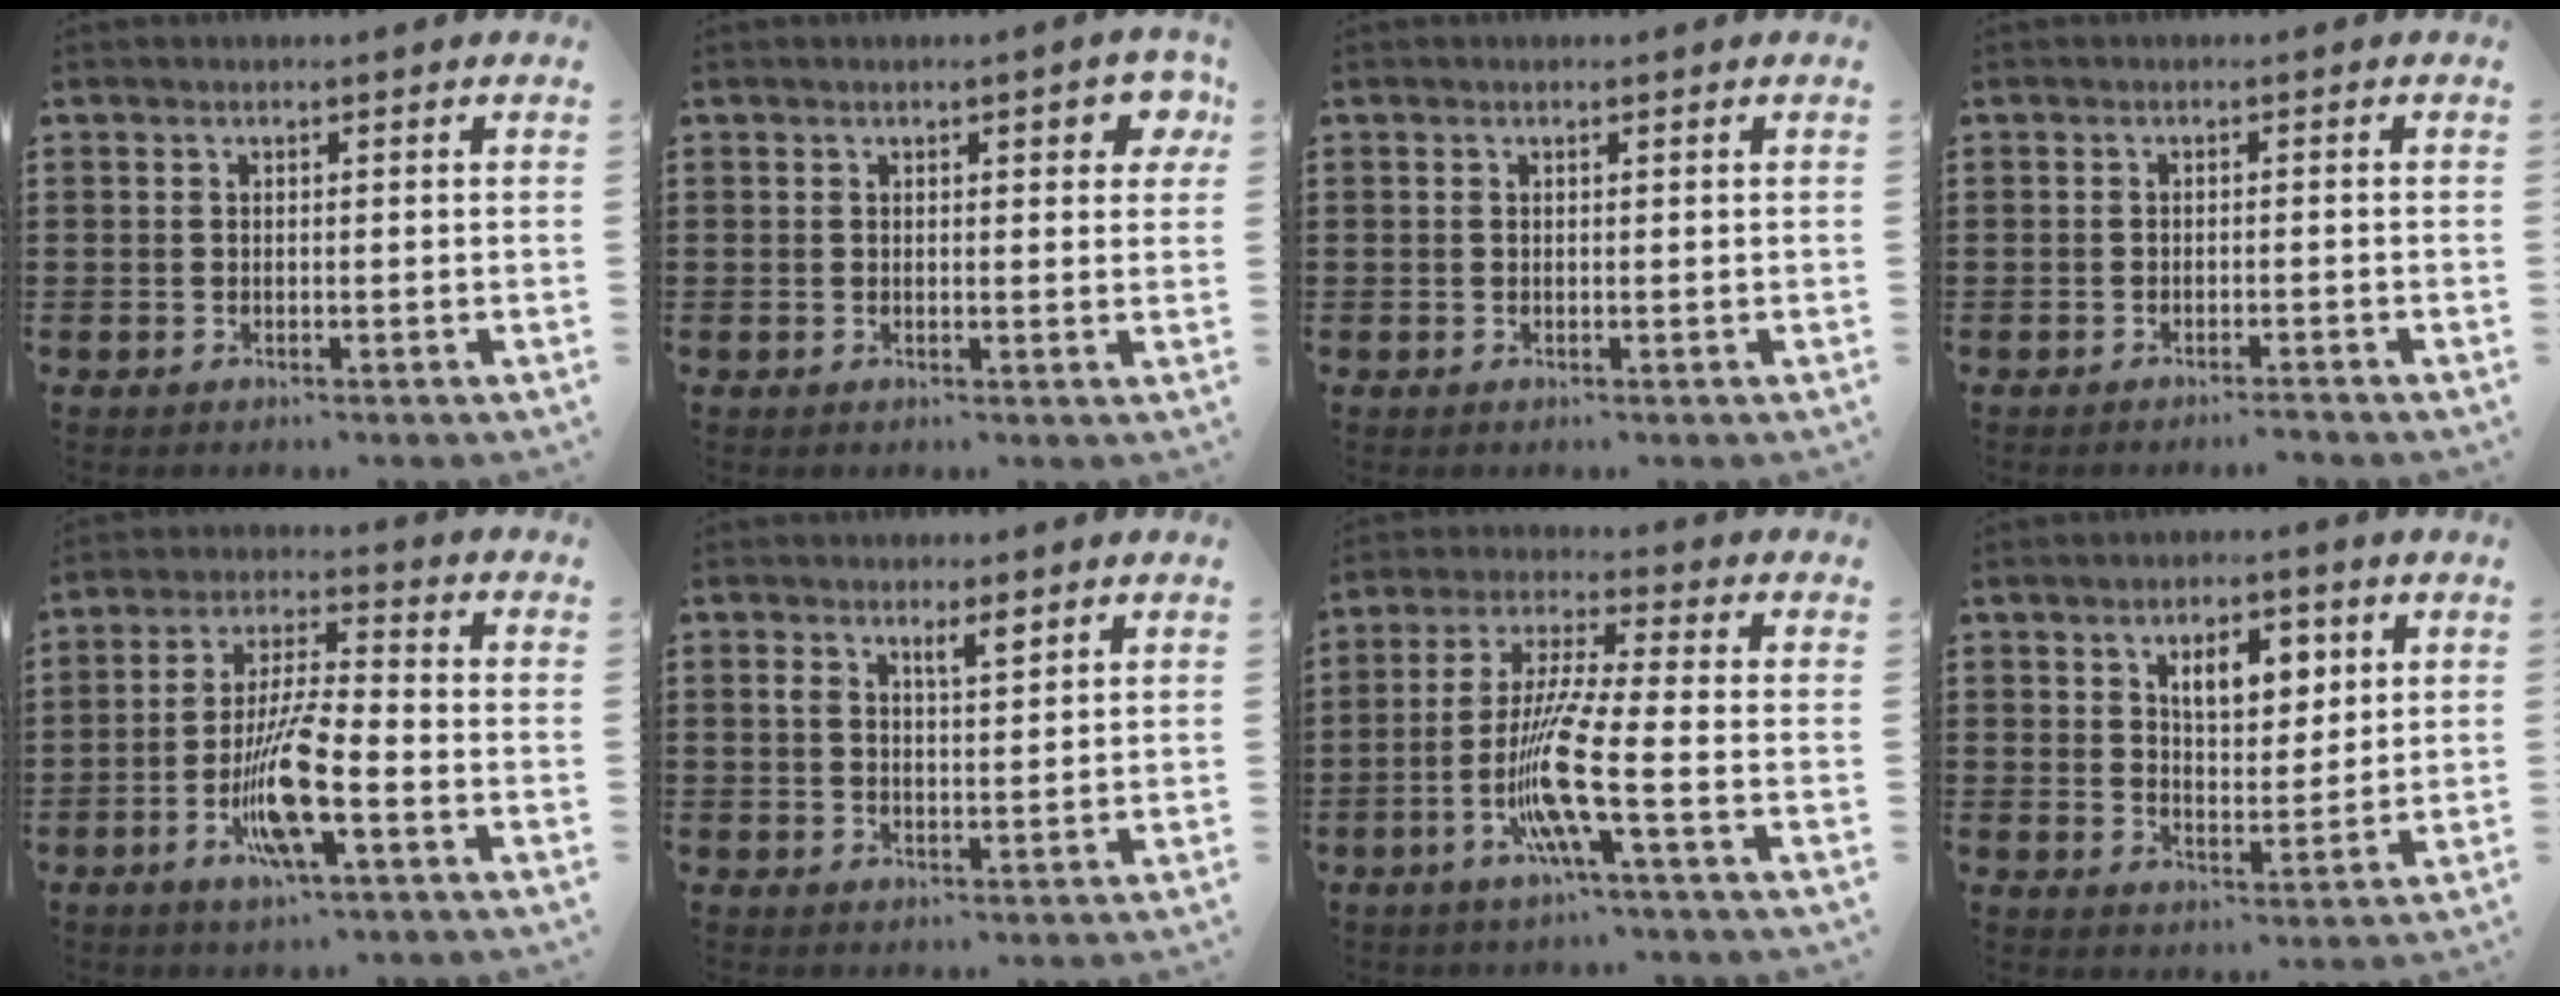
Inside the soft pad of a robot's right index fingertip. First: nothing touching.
{"total": 3.0, "force": [1.4, 1.0, 2.5], "torque": [-0.029, 0.000, 0.016]}
{"total": 0.0}
{"total": 1.3, "force": [-1.2, -0.1, 0.5], "torque": [-0.010, 0.001, -0.024]}
{"total": 9.8, "force": [-3.8, 1.8, 8.9], "torque": [-0.182, -0.011, -0.071]}
{"total": 3.2, "force": [2.1, 0.9, 2.3], "torque": [-0.040, 0.001, 0.034]}
{"total": 10.7, "force": [-3.6, 0.5, 10.1], "torque": [-0.224, -0.023, -0.079]}
{"total": 6.3, "force": [2.9, 3.2, 4.6], "torque": [-0.076, 0.002, 0.045]}